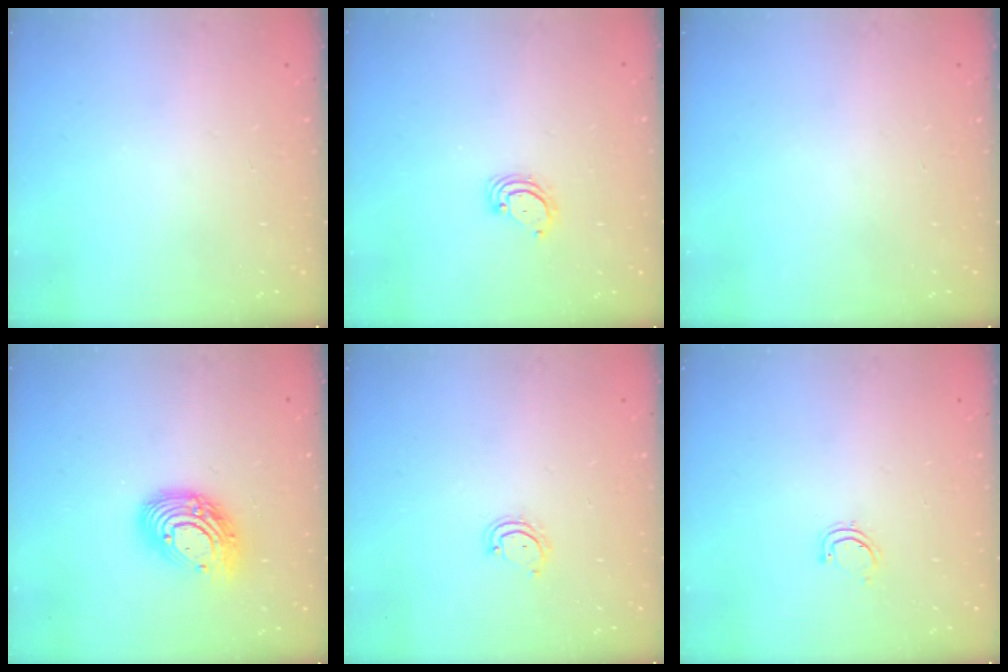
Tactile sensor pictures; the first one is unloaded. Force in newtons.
{"total": 3.1, "press": 3.1, "slide": 0.3}
{"total": 0.0}
{"total": 13.4, "press": 13.3, "slide": 1.4}
{"total": 4.0, "press": 4.0, "slide": 0.3}
{"total": 3.8, "press": 3.5, "slide": 1.6}